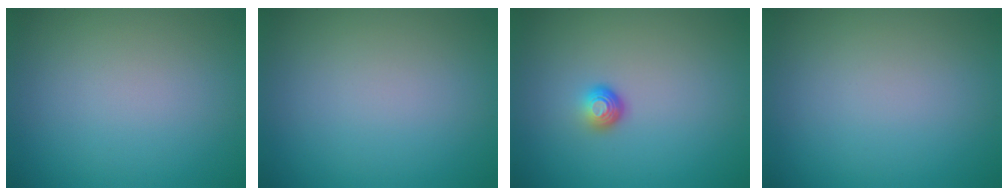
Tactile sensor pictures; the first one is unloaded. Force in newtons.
{"total": 0.0}
{"total": 1.8, "press": 1.1, "slide": 1.4}
{"total": 0.0}